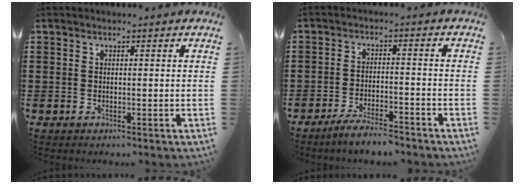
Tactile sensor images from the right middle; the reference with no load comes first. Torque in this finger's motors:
{"motor_torque": [1.65, -0.47, 0.09, 0.08]}